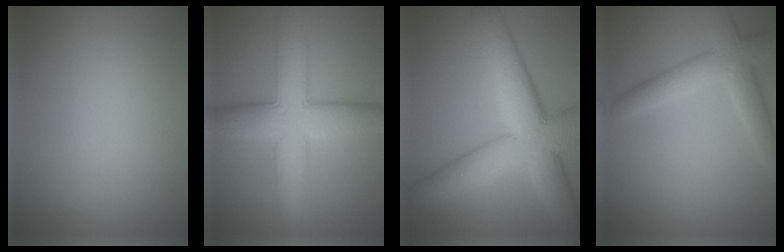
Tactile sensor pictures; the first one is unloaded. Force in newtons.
{"total": 8.0, "press": 8.0, "slide": 0.2}
{"total": 10.3, "press": 10.3, "slide": 0.5}
{"total": 4.8, "press": 4.8, "slide": 0.3}